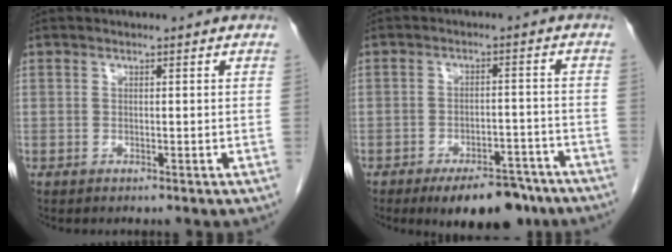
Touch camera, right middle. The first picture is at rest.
{"total": 10.0, "force": [-7.4, 3.9, 5.4], "torque": [-0.063, 0.004, -0.110]}